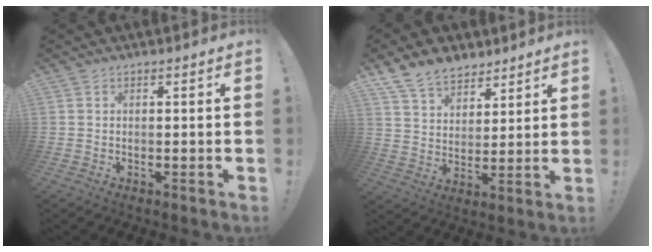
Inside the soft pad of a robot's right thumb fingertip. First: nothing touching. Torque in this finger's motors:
{"motor_torque": [-0.52, 1.67, 0.82, 0.71, 0.31]}